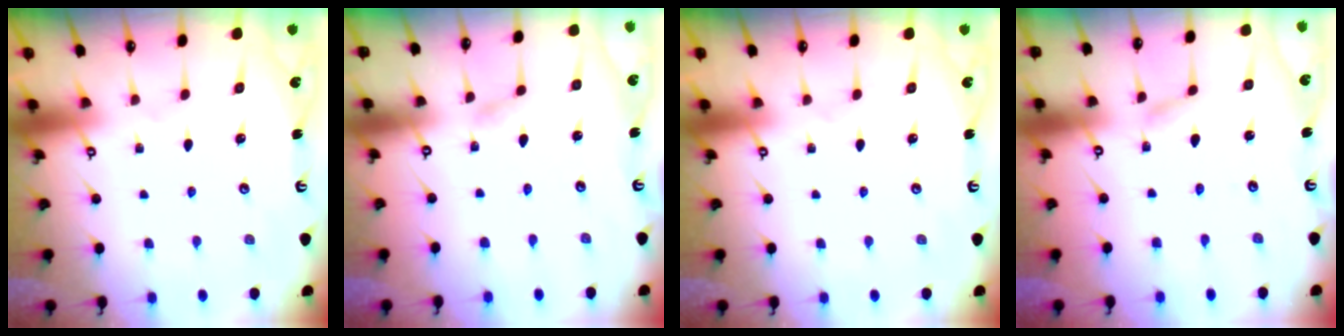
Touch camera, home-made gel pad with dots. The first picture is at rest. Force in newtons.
{"total": 2.0, "press": 2.0, "slide": 0.2}
{"total": 0.0}
{"total": 2.3, "press": 2.3, "slide": 0.2}